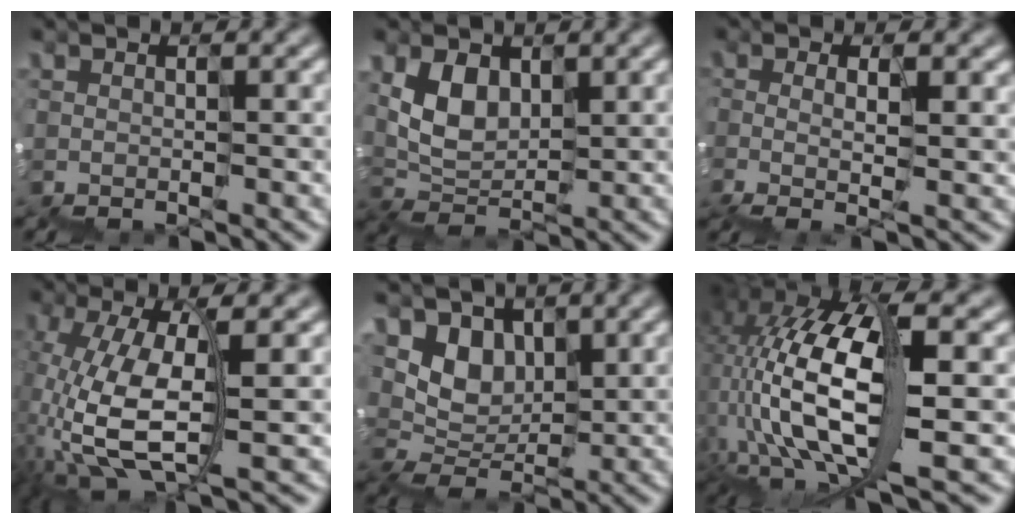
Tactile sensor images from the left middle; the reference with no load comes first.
{"total": 3.0, "force": [1.7, 2.2, 1.2], "torque": [-0.032, 0.005, 0.034]}
{"total": 1.2, "force": [0.4, 0.4, 1.0], "torque": [-0.017, -0.001, 0.007]}
{"total": 7.4, "force": [-1.5, 3.1, 6.5], "torque": [-0.162, 0.004, -0.031]}
{"total": 3.3, "force": [2.0, 2.6, 0.4], "torque": [-0.011, -0.005, 0.034]}
{"total": 12.1, "force": [-2.3, 5.2, 10.6], "torque": [-0.226, 0.015, -0.045]}